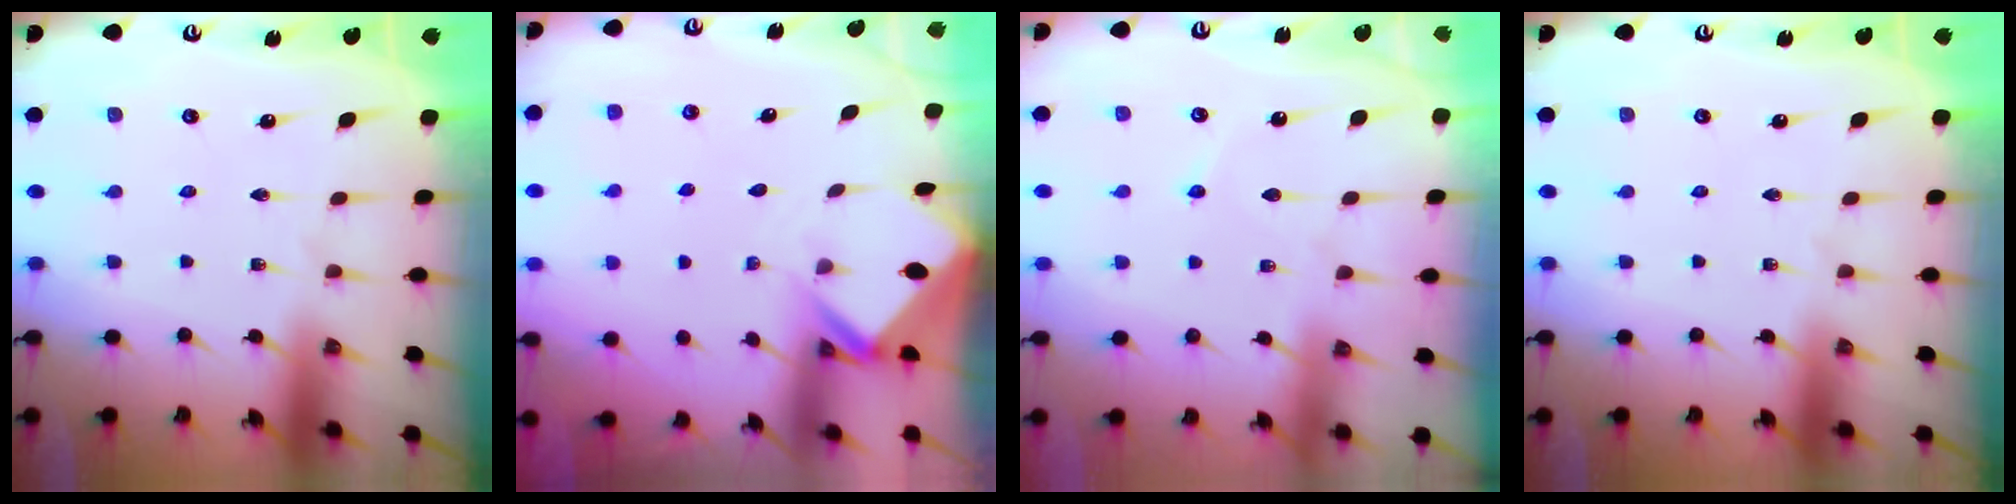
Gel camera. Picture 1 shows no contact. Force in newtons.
{"total": 2.5, "press": 2.5, "slide": 0.2}
{"total": 6.4, "press": 6.3, "slide": 0.8}
{"total": 0.0}